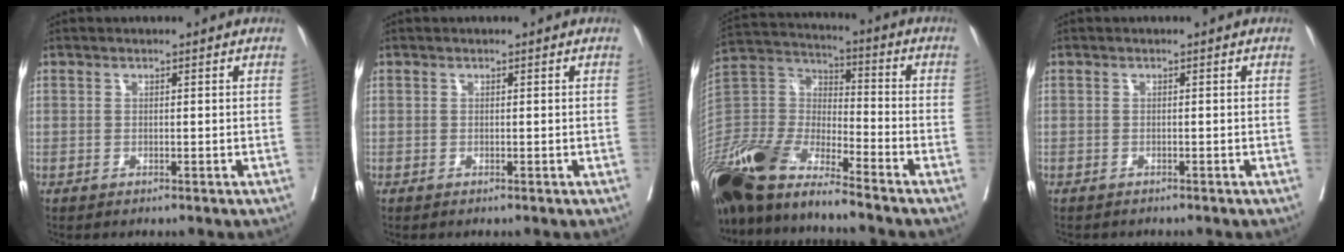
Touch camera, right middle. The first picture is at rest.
{"total": 0.0}
{"total": 17.7, "force": [-14.5, 3.3, 9.6], "torque": [-0.209, -0.018, -0.286]}
{"total": 1.6, "force": [-1.5, 0.6, 0.4], "torque": [-0.015, -0.004, -0.021]}